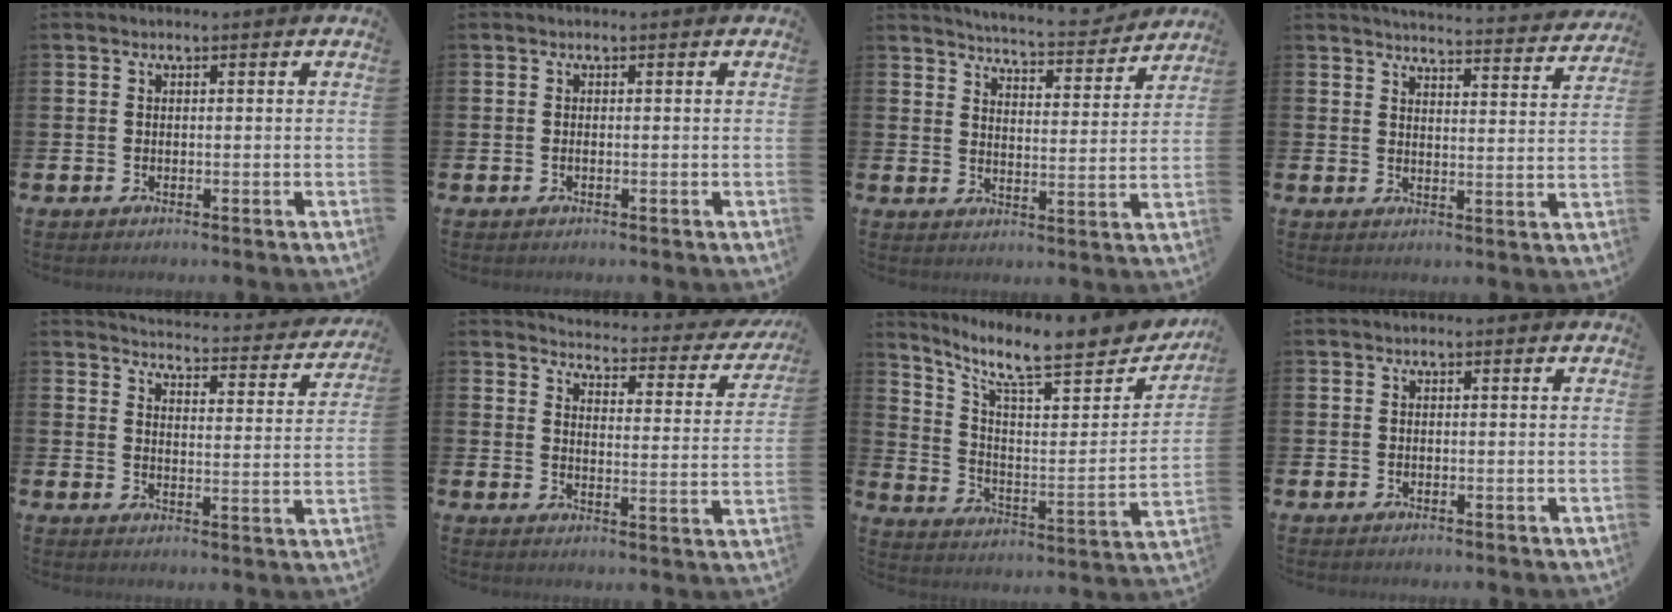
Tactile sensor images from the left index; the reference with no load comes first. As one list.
[{"total": 0.0}, {"total": 5.5, "force": [5.5, 0.3, 0.6], "torque": [-0.022, -0.045, 0.092]}, {"total": 4.5, "force": [4.5, 0.1, 0.7], "torque": [-0.014, -0.041, 0.073]}, {"total": 3.7, "force": [3.6, 0.4, 0.6], "torque": [-0.022, -0.035, 0.055]}, {"total": 3.2, "force": [3.1, 0.8, 0.7], "torque": [-0.027, -0.034, 0.042]}, {"total": 10.0, "force": [8.3, 2.4, 5.1], "torque": [-0.105, -0.072, 0.129]}, {"total": 0.0}]